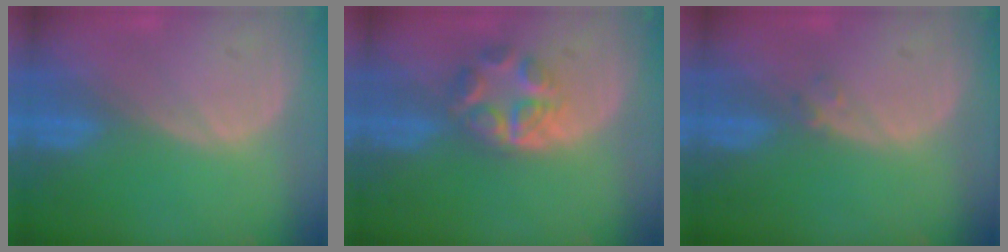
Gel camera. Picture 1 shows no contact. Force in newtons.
{"total": 5.4, "press": 5.2, "slide": 1.5}
{"total": 1.0, "press": 1.0, "slide": 0.2}